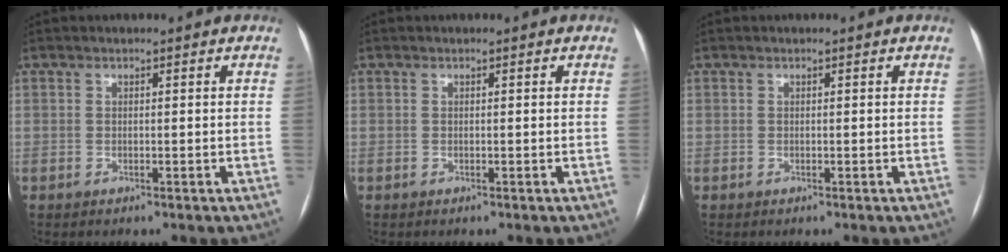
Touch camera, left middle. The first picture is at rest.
{"total": 0.0}
{"total": 0.0}